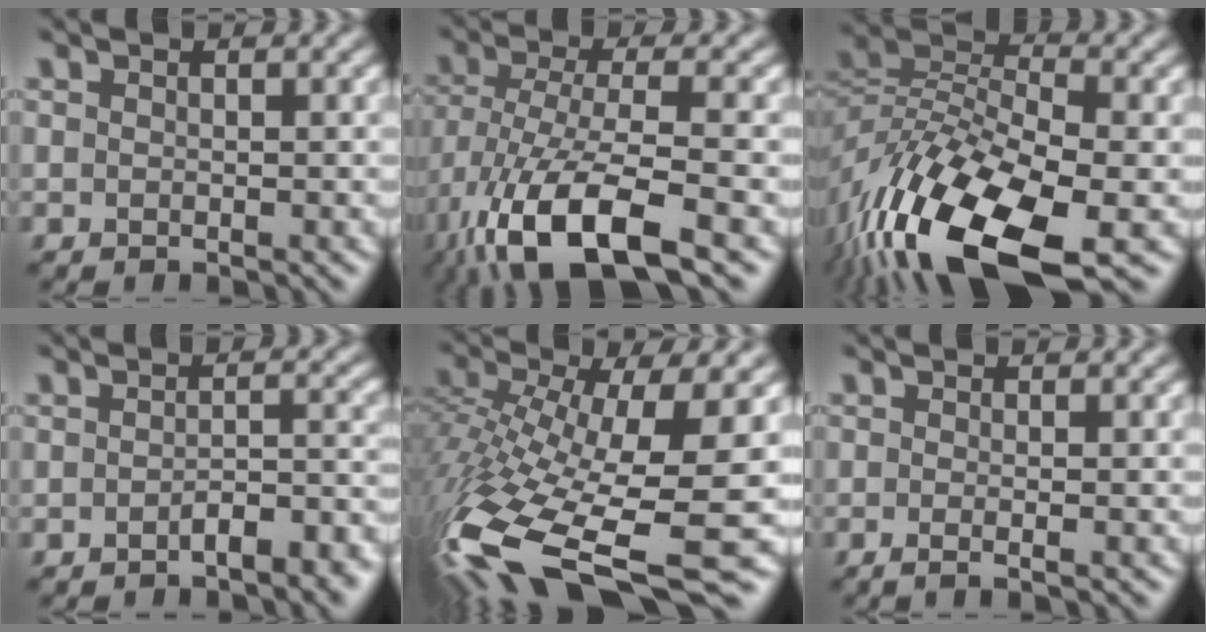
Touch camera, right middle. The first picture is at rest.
{"total": 11.0, "force": [-5.4, 4.1, 8.6], "torque": [-0.178, -0.019, -0.099]}
{"total": 15.0, "force": [-6.9, 6.5, 11.7], "torque": [-0.241, -0.009, -0.131]}
{"total": 3.6, "force": [-2.1, 1.2, 2.6], "torque": [-0.042, 0.005, -0.034]}
{"total": 16.2, "force": [-6.3, 5.6, 13.9], "torque": [-0.306, -0.014, -0.114]}
{"total": 1.5, "force": [-0.3, 0.5, 1.4], "torque": [-0.018, -0.007, -0.012]}